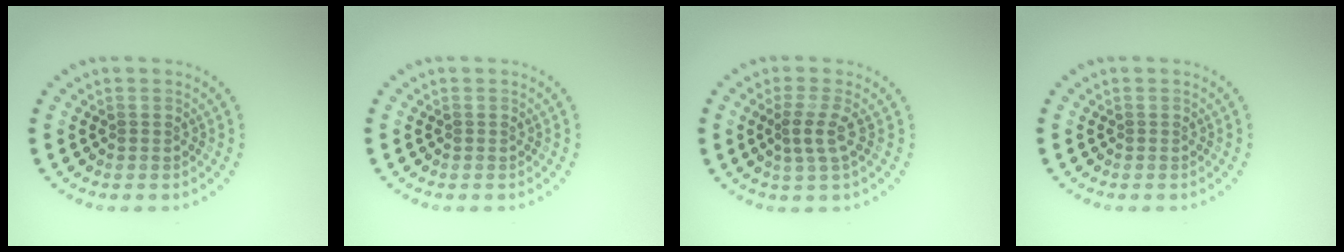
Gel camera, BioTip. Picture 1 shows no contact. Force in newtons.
{"total": 0.0}
{"total": 2.1, "press": 1.6, "slide": 1.4}
{"total": 0.0}